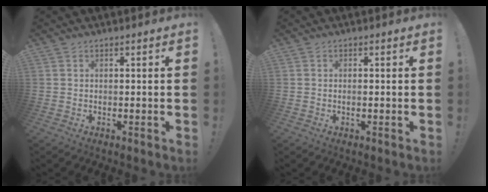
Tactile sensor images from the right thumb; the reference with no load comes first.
{"total": 0.8, "force": [-0.4, 0.0, 0.7], "torque": [-0.004, -0.004, -0.008]}